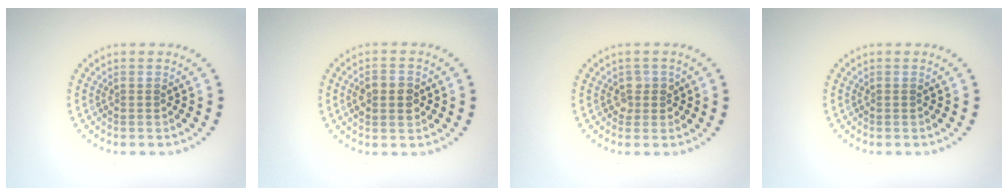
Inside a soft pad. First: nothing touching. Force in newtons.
{"total": 3.0, "press": 3.0, "slide": 0.1}
{"total": 1.5, "press": 1.4, "slide": 0.7}
{"total": 0.0}